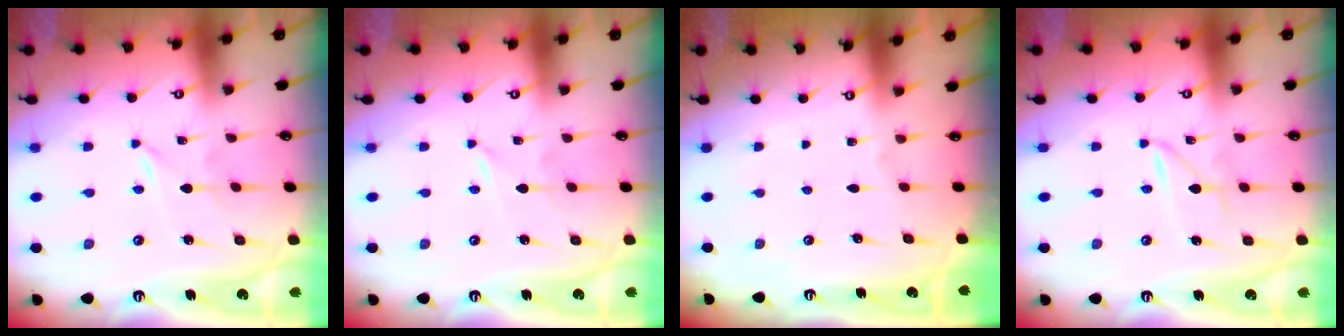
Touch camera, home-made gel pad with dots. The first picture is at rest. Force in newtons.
{"total": 0.0}
{"total": 0.0}
{"total": 1.4, "press": 1.4, "slide": 0.2}